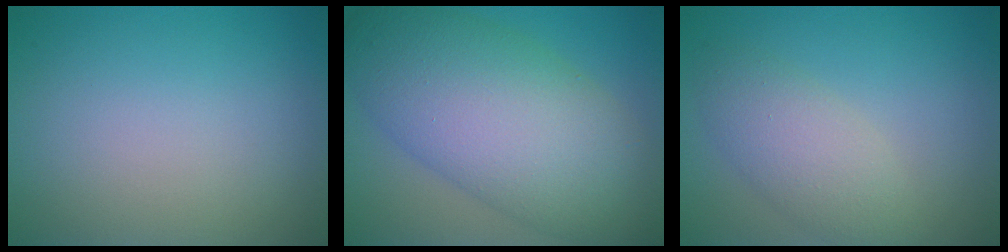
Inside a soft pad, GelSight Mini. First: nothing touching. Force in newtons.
{"total": 12.3, "press": 12.2, "slide": 0.4}
{"total": 3.8, "press": 3.7, "slide": 0.3}